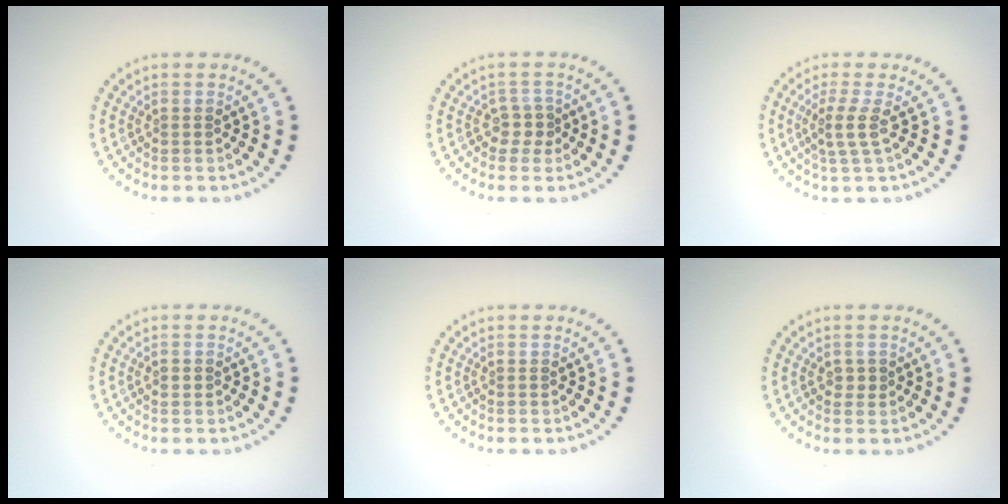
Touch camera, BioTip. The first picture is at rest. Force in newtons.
{"total": 1.7, "press": 1.3, "slide": 1.0}
{"total": 2.1, "press": 1.6, "slide": 1.4}
{"total": 0.9, "press": 0.9, "slide": 0.1}
{"total": 0.0}
{"total": 0.9, "press": 0.9, "slide": 0.2}